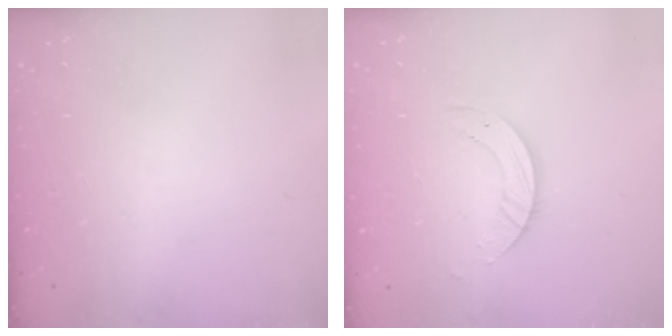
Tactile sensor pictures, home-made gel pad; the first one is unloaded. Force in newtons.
{"total": 4.2, "press": 4.2, "slide": 0.3}